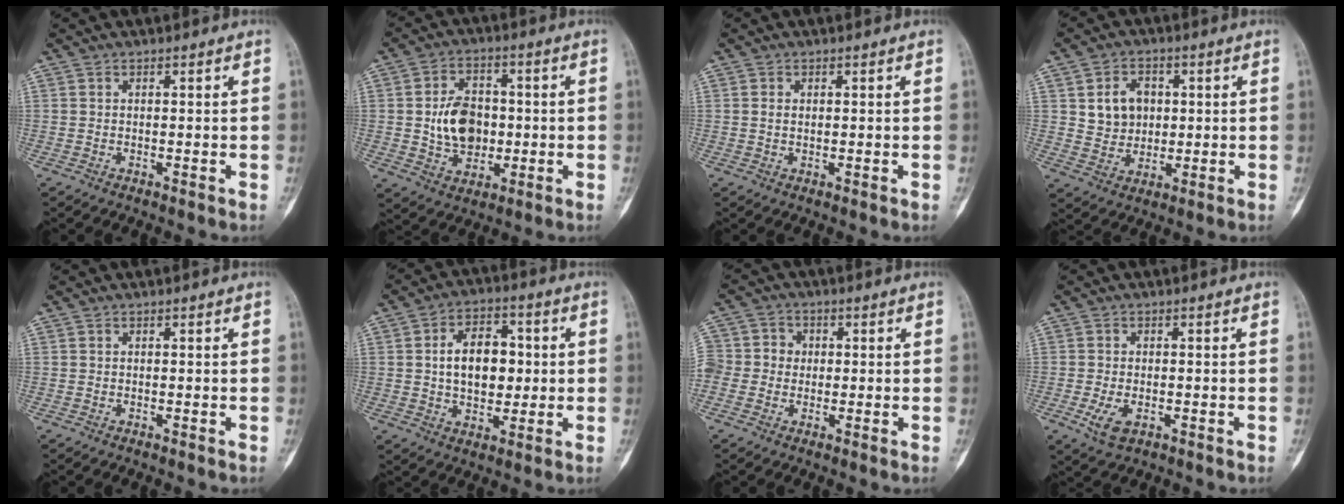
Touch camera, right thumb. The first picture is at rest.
{"total": 10.8, "force": [-0.2, 7.9, 7.4], "torque": [-0.097, 0.007, 0.000]}
{"total": 1.2, "force": [0.4, 0.8, 0.8], "torque": [-0.013, -0.001, 0.006]}
{"total": 7.8, "force": [1.7, 6.4, 4.2], "torque": [-0.037, -0.008, 0.035]}
{"total": 0.0}
{"total": 11.7, "force": [1.0, 7.7, 8.8], "torque": [-0.110, 0.011, 0.019]}
{"total": 9.9, "force": [0.3, 9.1, 3.7], "torque": [-0.073, 0.036, 0.008]}
{"total": 4.4, "force": [-1.4, 2.5, 3.3], "torque": [-0.065, -0.005, -0.022]}